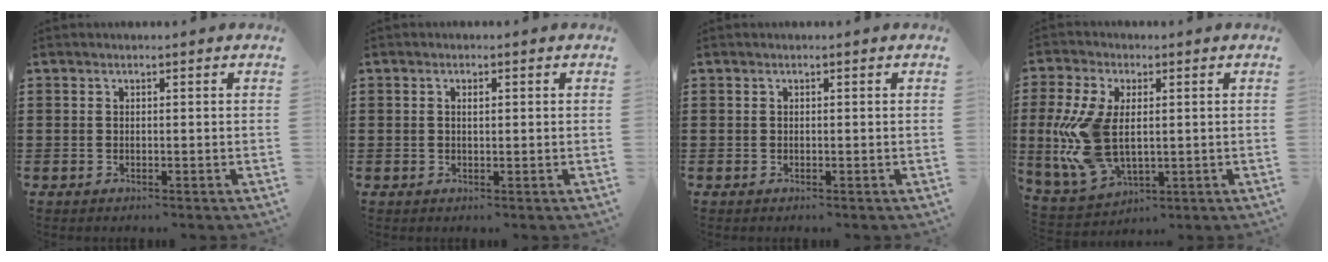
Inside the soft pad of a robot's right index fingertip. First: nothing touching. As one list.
[{"total": 1.1, "force": [0.2, 0.4, 1.0], "torque": [-0.021, 0.003, 0.001]}, {"total": 0.0}, {"total": 11.8, "force": [0.2, 6.7, 9.7], "torque": [-0.235, -0.011, 0.006]}]